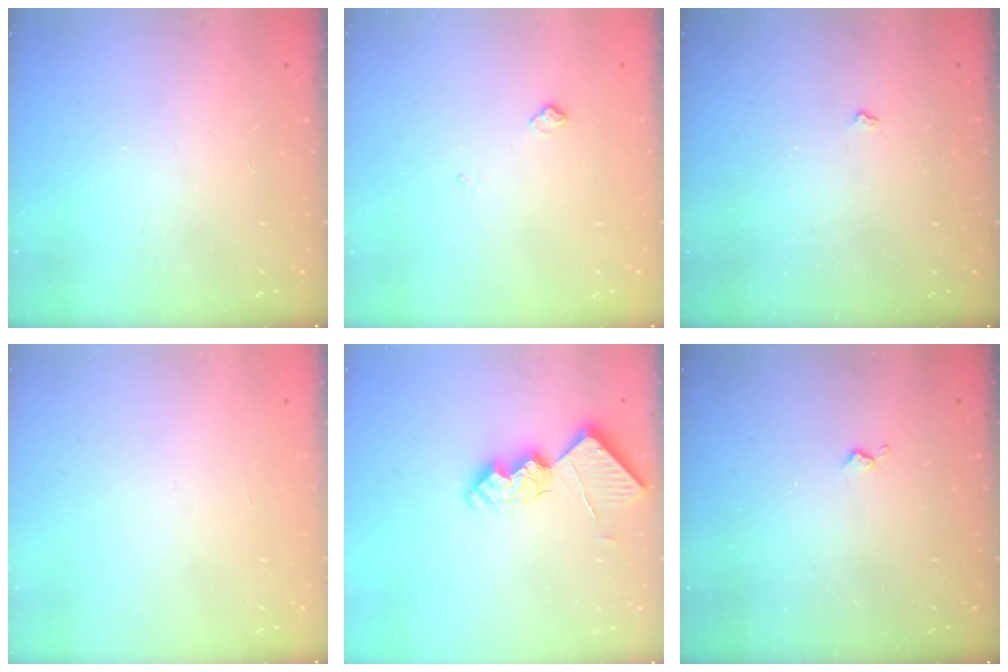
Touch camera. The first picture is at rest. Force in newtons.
{"total": 5.2, "press": 5.1, "slide": 0.8}
{"total": 2.6, "press": 2.6, "slide": 0.4}
{"total": 0.0}
{"total": 16.7, "press": 16.7, "slide": 0.1}
{"total": 3.0, "press": 2.9, "slide": 0.4}